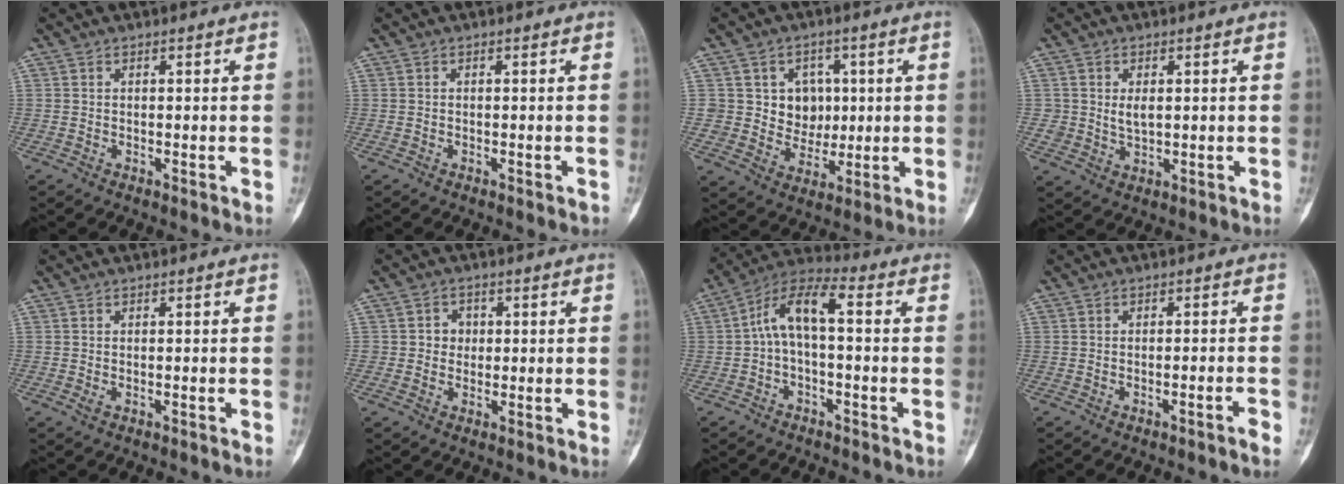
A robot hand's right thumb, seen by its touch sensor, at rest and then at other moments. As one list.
[{"total": 0.5, "force": [-0.4, 0.1, 0.3], "torque": [-0.008, 0.002, -0.004]}, {"total": 8.4, "force": [1.7, 7.7, 2.7], "torque": [0.009, 0.000, 0.033]}, {"total": 3.4, "force": [0.7, 2.4, 2.4], "torque": [-0.031, -0.007, 0.018]}, {"total": 1.0, "force": [-0.4, 0.3, 0.8], "torque": [-0.019, 0.007, -0.003]}, {"total": 3.1, "force": [0.2, 2.9, 1.1], "torque": [0.007, 0.008, -0.001]}, {"total": 8.7, "force": [-0.3, 3.6, 7.9], "torque": [-0.149, 0.047, -0.015]}, {"total": 2.1, "force": [-1.4, -0.1, 1.6], "torque": [-0.034, 0.010, -0.019]}]